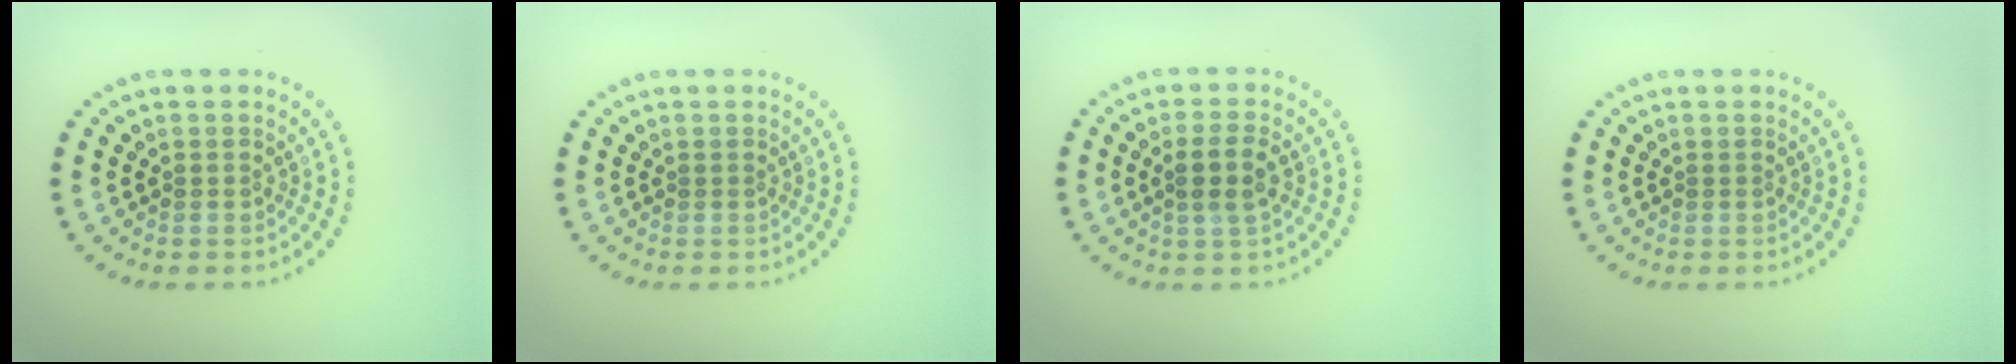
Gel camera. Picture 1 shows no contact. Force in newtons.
{"total": 0.0}
{"total": 2.4, "press": 2.3, "slide": 0.8}
{"total": 0.0}